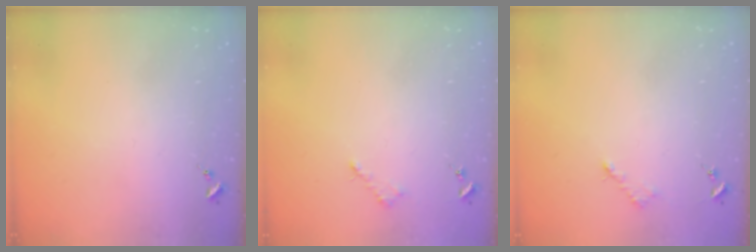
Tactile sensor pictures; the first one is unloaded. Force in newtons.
{"total": 2.6, "press": 2.5, "slide": 0.3}
{"total": 2.6, "press": 2.6, "slide": 0.4}